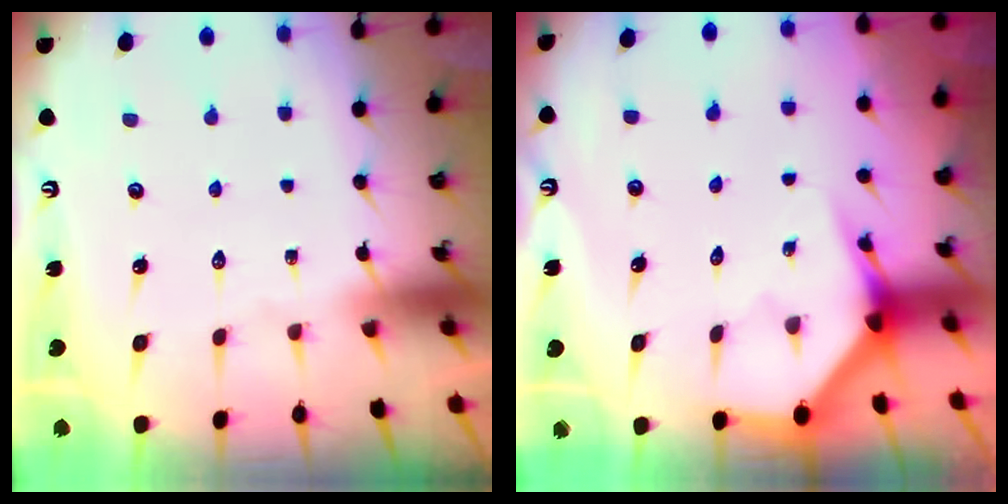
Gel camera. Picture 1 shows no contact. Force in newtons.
{"total": 3.8, "press": 3.8, "slide": 0.2}